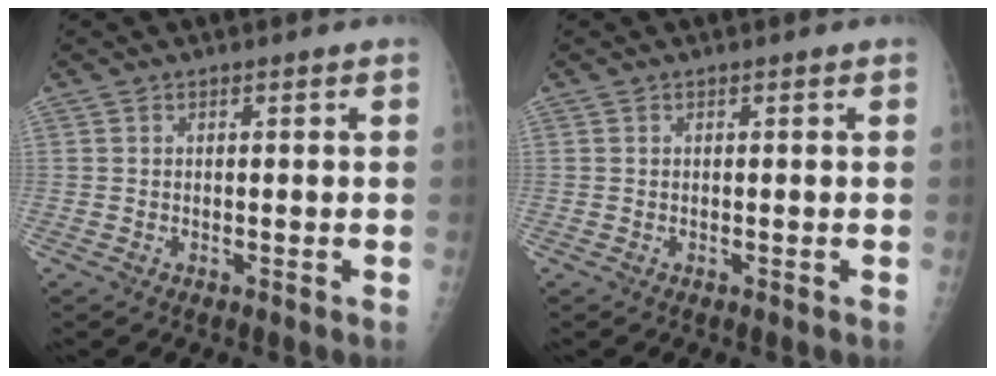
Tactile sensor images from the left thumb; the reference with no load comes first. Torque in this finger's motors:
{"motor_torque": [0.00, 0.00, -0.01, -0.01, 0.00]}